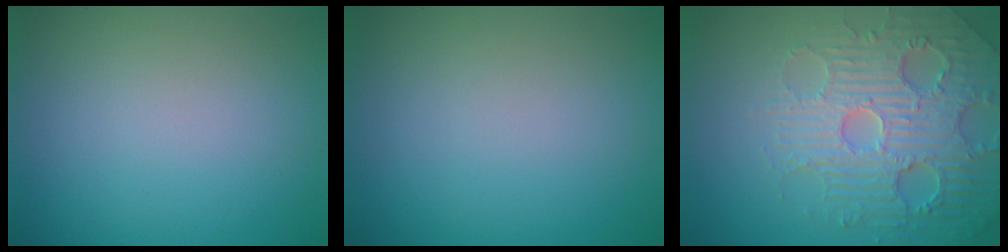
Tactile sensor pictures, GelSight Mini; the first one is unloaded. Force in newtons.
{"total": 0.0}
{"total": 5.3, "press": 5.2, "slide": 1.2}